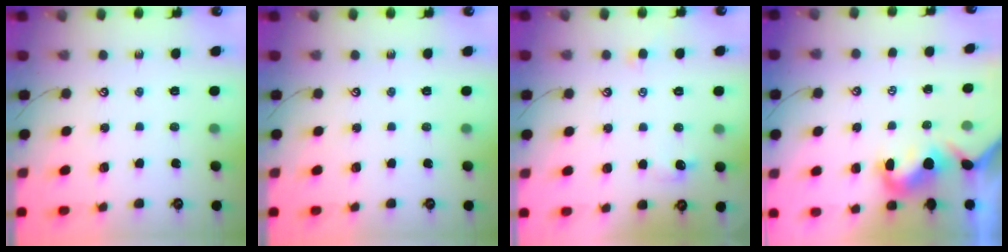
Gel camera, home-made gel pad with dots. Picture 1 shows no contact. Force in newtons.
{"total": 0.0}
{"total": 1.4, "press": 1.3, "slide": 0.6}
{"total": 1.7, "press": 1.6, "slide": 0.6}